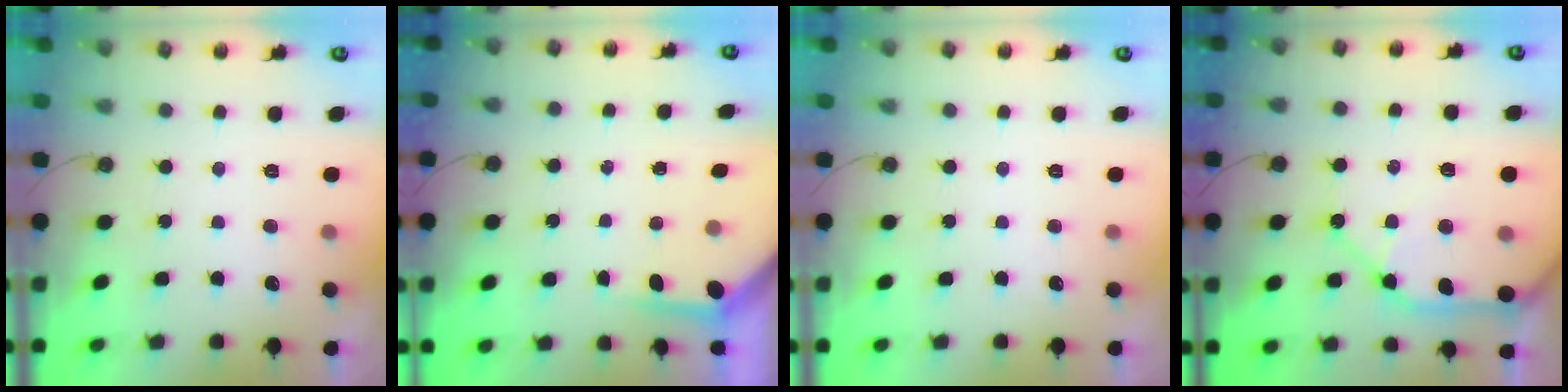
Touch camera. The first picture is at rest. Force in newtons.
{"total": 3.9, "press": 3.9, "slide": 0.4}
{"total": 0.0}
{"total": 18.3, "press": 18.1, "slide": 2.9}